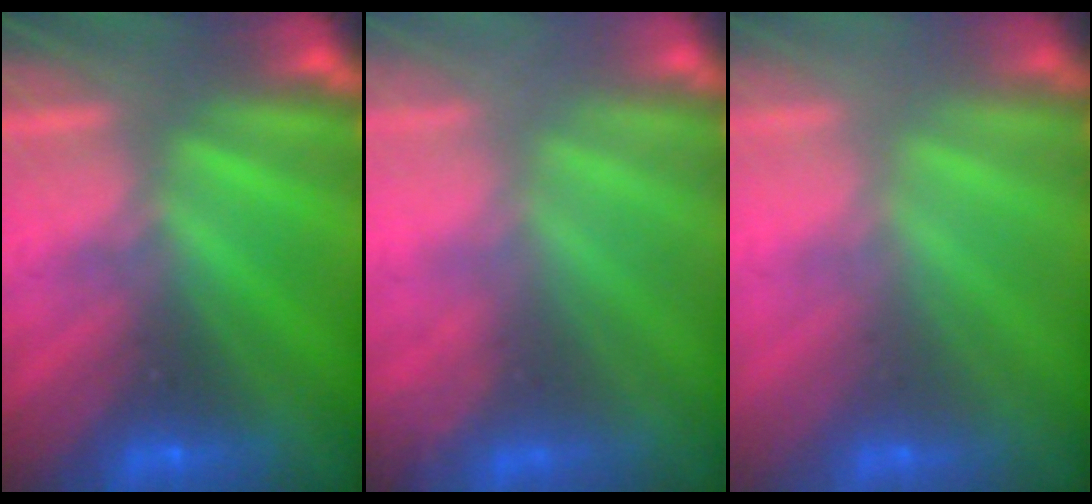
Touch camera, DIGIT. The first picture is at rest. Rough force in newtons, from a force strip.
{"total": 1.0}
{"total": 2.0}